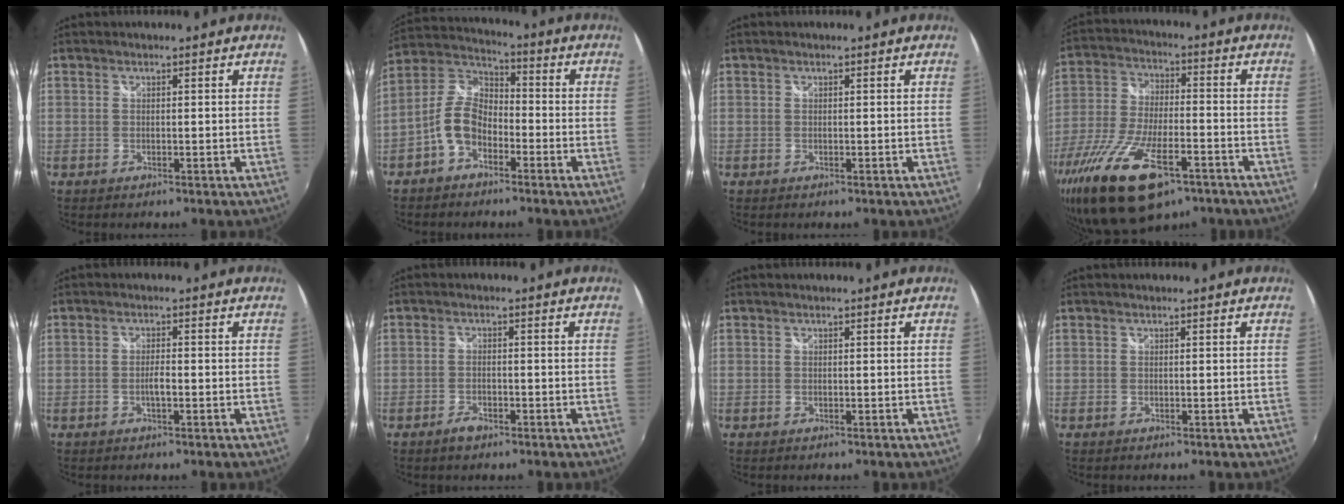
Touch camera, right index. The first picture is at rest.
{"total": 8.8, "force": [-4.2, 5.4, 5.5], "torque": [-0.123, 0.020, -0.085]}
{"total": 0.0}
{"total": 21.1, "force": [-12.8, 8.2, 14.7], "torque": [-0.305, -0.060, -0.224]}
{"total": 1.8, "force": [-0.7, 0.3, 1.6], "torque": [-0.031, 0.001, -0.014]}
{"total": 2.5, "force": [-1.9, 1.2, 1.1], "torque": [-0.027, -0.001, -0.034]}
{"total": 0.0}
{"total": 0.0}